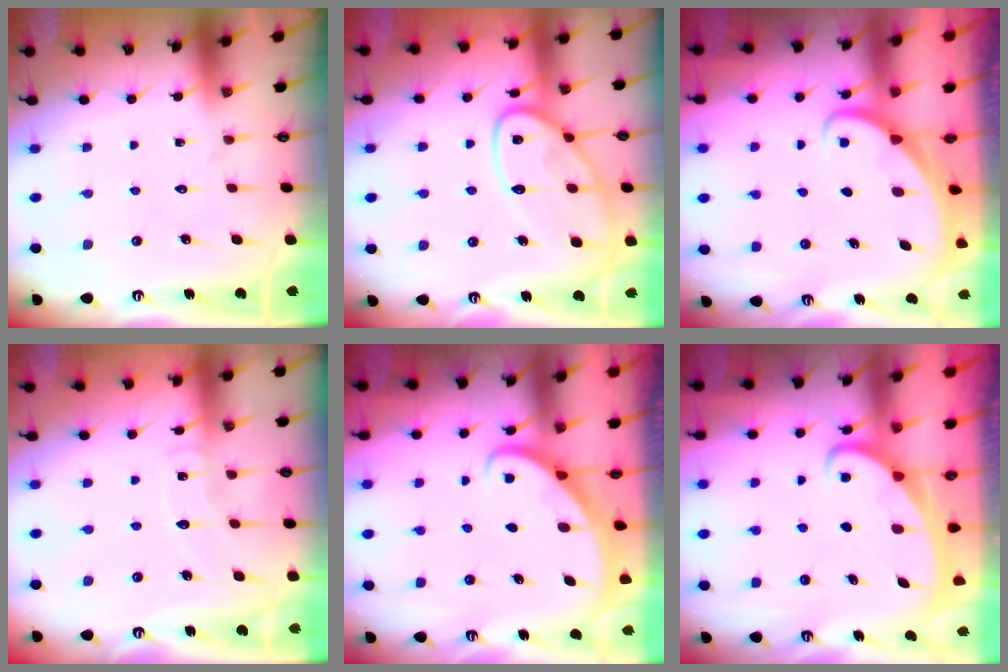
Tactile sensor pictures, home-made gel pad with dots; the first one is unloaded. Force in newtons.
{"total": 15.3, "press": 15.2, "slide": 1.4}
{"total": 1.8, "press": 1.8, "slide": 0.0}
{"total": 5.7, "press": 5.7, "slide": 0.6}
{"total": 2.7, "press": 2.7, "slide": 0.2}
{"total": 2.0, "press": 2.0, "slide": 0.3}